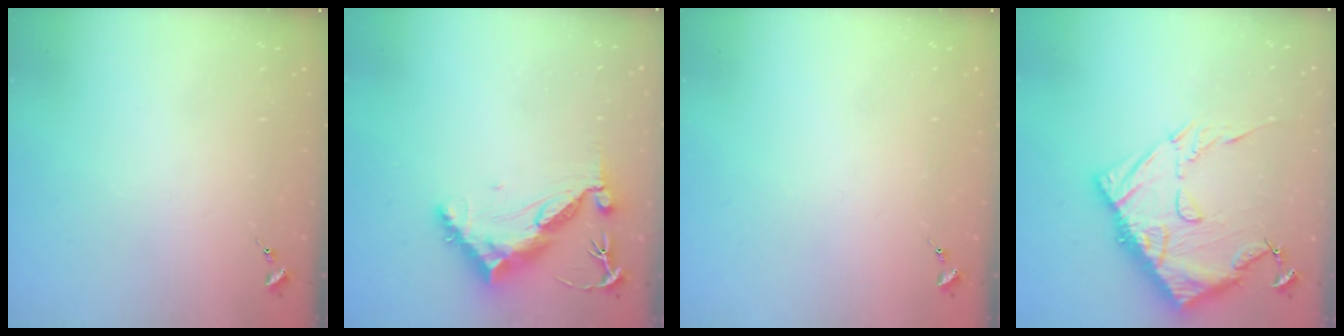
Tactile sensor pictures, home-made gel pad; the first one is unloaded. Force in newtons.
{"total": 10.7, "press": 10.6, "slide": 0.9}
{"total": 0.0}
{"total": 18.0, "press": 17.9, "slide": 1.9}